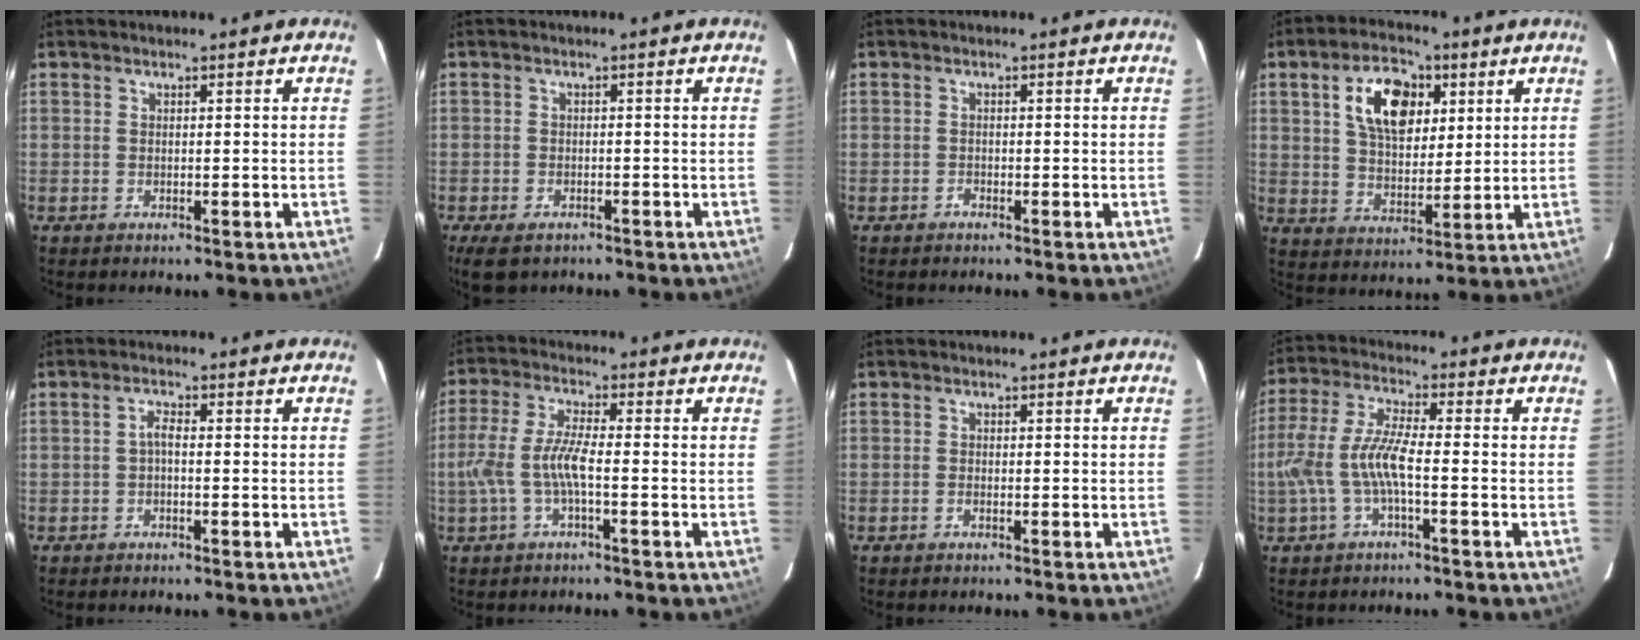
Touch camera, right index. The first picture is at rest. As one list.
[{"total": 5.7, "force": [-3.9, 3.0, 2.8], "torque": [-0.069, -0.015, -0.064]}, {"total": 0.7, "force": [-0.7, 0.3, -0.1], "torque": [0.002, 0.003, -0.013]}, {"total": 12.1, "force": [4.4, 7.2, 8.6], "torque": [-0.149, 0.022, 0.080]}, {"total": 1.5, "force": [-0.5, 0.5, 1.4], "torque": [-0.028, 0.007, -0.011]}, {"total": 7.2, "force": [-2.0, 1.1, 6.8], "torque": [-0.152, 0.003, -0.036]}, {"total": 0.6, "force": [-0.5, 0.2, 0.4], "torque": [-0.007, 0.000, -0.010]}, {"total": 9.0, "force": [-2.5, 1.5, 8.5], "torque": [-0.191, 0.002, -0.044]}]